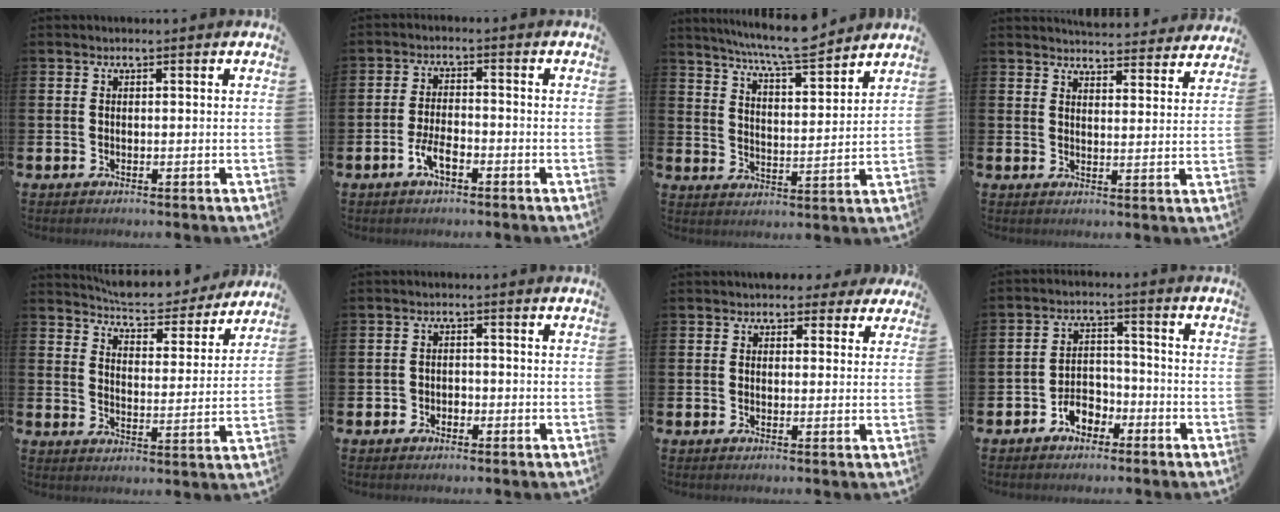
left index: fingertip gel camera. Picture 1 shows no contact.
{"total": 3.5, "force": [-1.7, 1.4, 2.8], "torque": [-0.061, 0.005, -0.031]}
{"total": 7.9, "force": [7.5, -0.2, 2.5], "torque": [-0.068, -0.045, 0.132]}
{"total": 5.0, "force": [4.9, 0.6, 0.1], "torque": [-0.005, -0.034, 0.088]}
{"total": 6.7, "force": [6.5, 0.9, 1.2], "torque": [-0.048, -0.047, 0.113]}
{"total": 1.8, "force": [-1.2, 1.3, 0.1], "torque": [-0.014, 0.006, -0.027]}
{"total": 3.1, "force": [2.5, 1.7, 0.3], "torque": [0.002, -0.004, 0.042]}
{"total": 3.9, "force": [-2.8, 2.3, 1.5], "torque": [-0.037, 0.013, -0.057]}